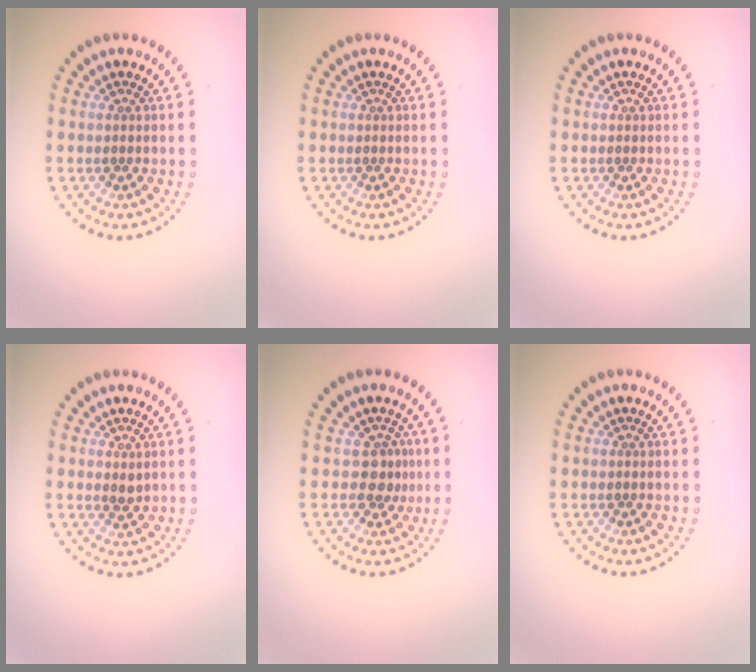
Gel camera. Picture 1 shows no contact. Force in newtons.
{"total": 0.0}
{"total": 0.0}
{"total": 0.9, "press": 0.9, "slide": 0.2}
{"total": 2.1, "press": 1.8, "slide": 1.1}
{"total": 0.0}